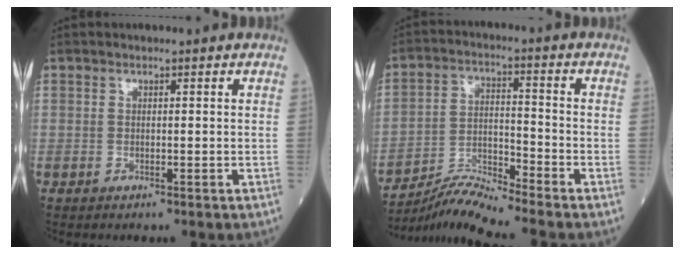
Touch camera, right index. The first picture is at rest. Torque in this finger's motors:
{"motor_torque": [-0.13, -0.16, 0.09, -0.01]}